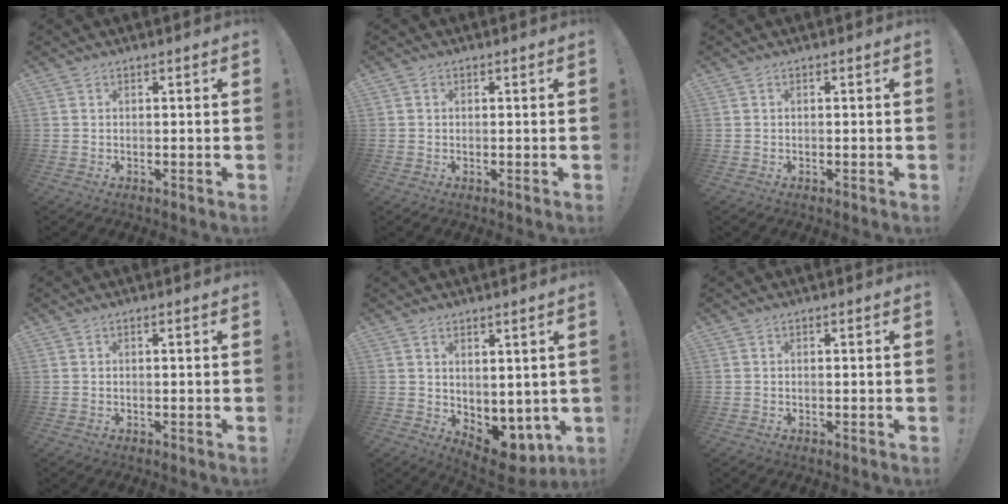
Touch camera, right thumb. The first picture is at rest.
{"total": 0.8, "force": [0.2, 0.7, 0.0], "torque": [-0.004, 0.003, 0.006]}
{"total": 0.0}
{"total": 0.0}
{"total": 5.5, "force": [0.4, 4.6, 3.0], "torque": [-0.019, -0.019, 0.019]}
{"total": 0.0}